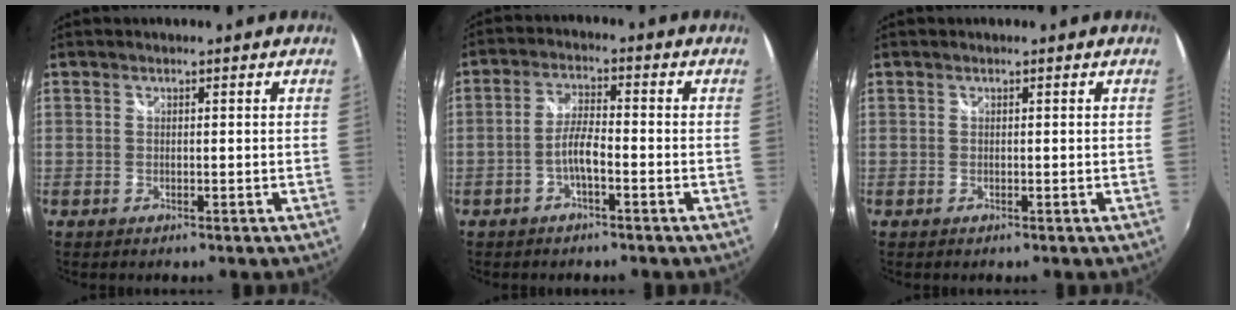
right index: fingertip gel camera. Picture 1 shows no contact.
{"total": 4.4, "force": [-2.0, 0.8, 3.9], "torque": [-0.079, 0.008, -0.039]}
{"total": 0.0}